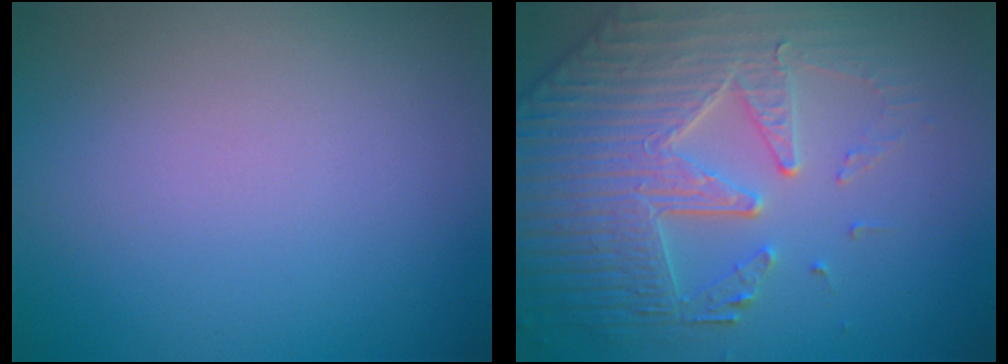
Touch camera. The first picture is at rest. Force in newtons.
{"total": 6.7, "press": 5.5, "slide": 3.8}